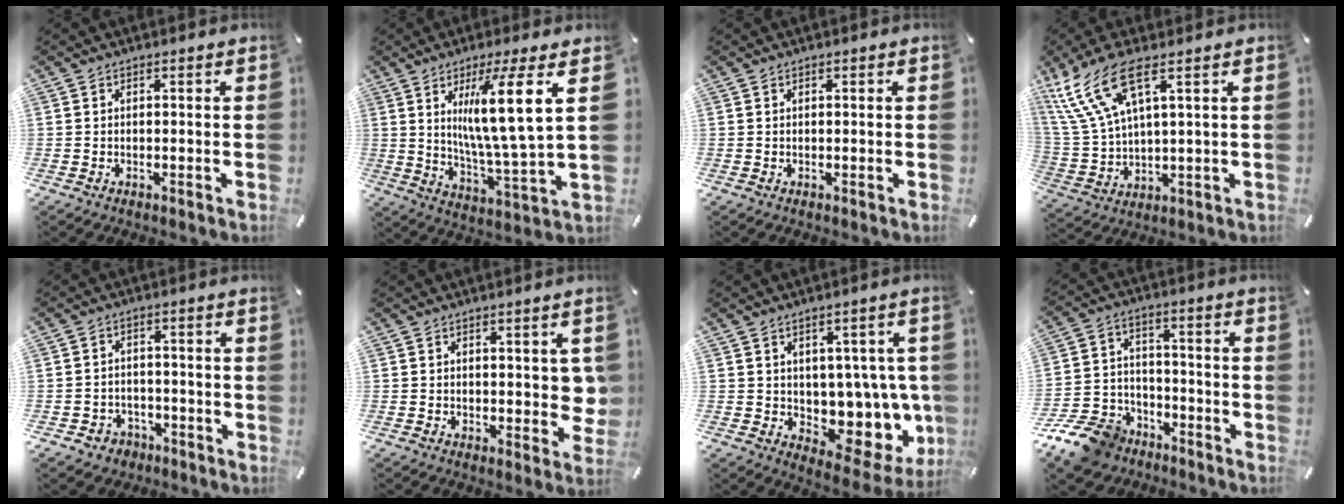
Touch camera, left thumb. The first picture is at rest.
{"total": 14.7, "force": [5.8, 1.0, 13.5], "torque": [-0.249, -0.027, 0.078]}
{"total": 0.0}
{"total": 14.5, "force": [7.5, 5.4, 11.2], "torque": [-0.260, -0.026, 0.131]}
{"total": 4.1, "force": [-2.0, 3.6, 0.5], "torque": [-0.015, 0.009, -0.038]}
{"total": 4.7, "force": [1.4, 3.0, 3.3], "torque": [-0.023, -0.006, 0.022]}
{"total": 8.5, "force": [1.9, 6.7, 5.0], "torque": [-0.053, -0.037, 0.048]}
{"total": 13.3, "force": [-9.3, 8.5, 4.2], "torque": [-0.081, 0.068, -0.165]}